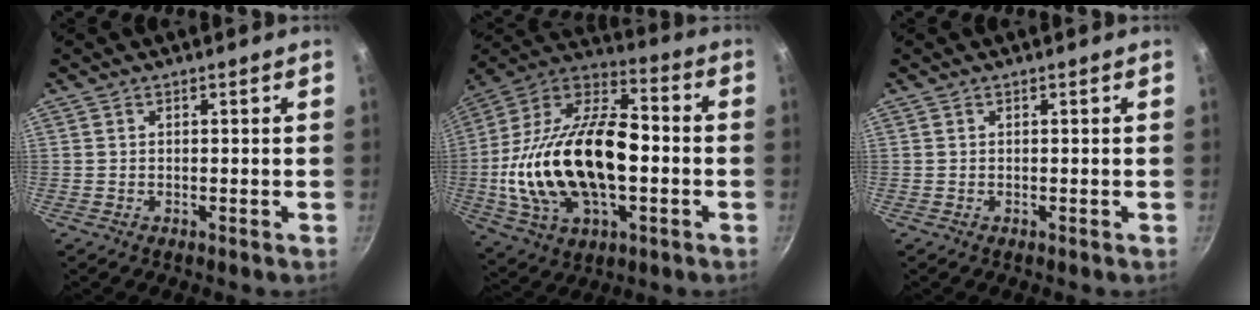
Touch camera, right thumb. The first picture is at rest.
{"total": 28.1, "force": [-2.8, 15.6, 23.2], "torque": [-0.435, 0.041, -0.053]}
{"total": 0.0}